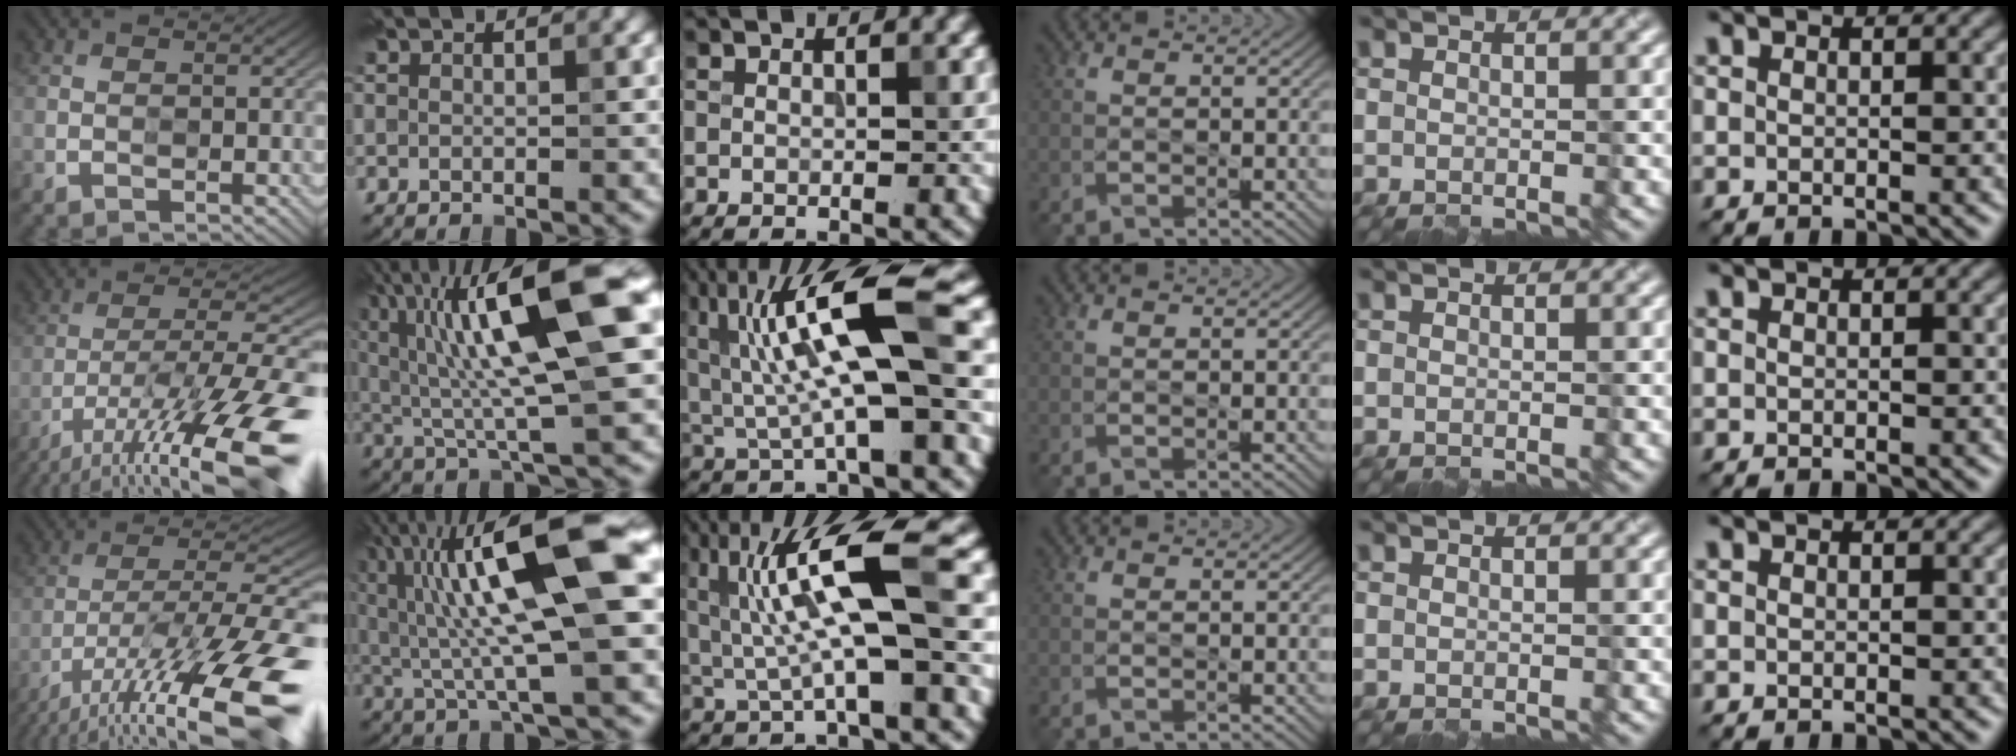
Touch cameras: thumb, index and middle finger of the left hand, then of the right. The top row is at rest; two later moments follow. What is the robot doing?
{"motion": "wipe", "object": "glass cup"}